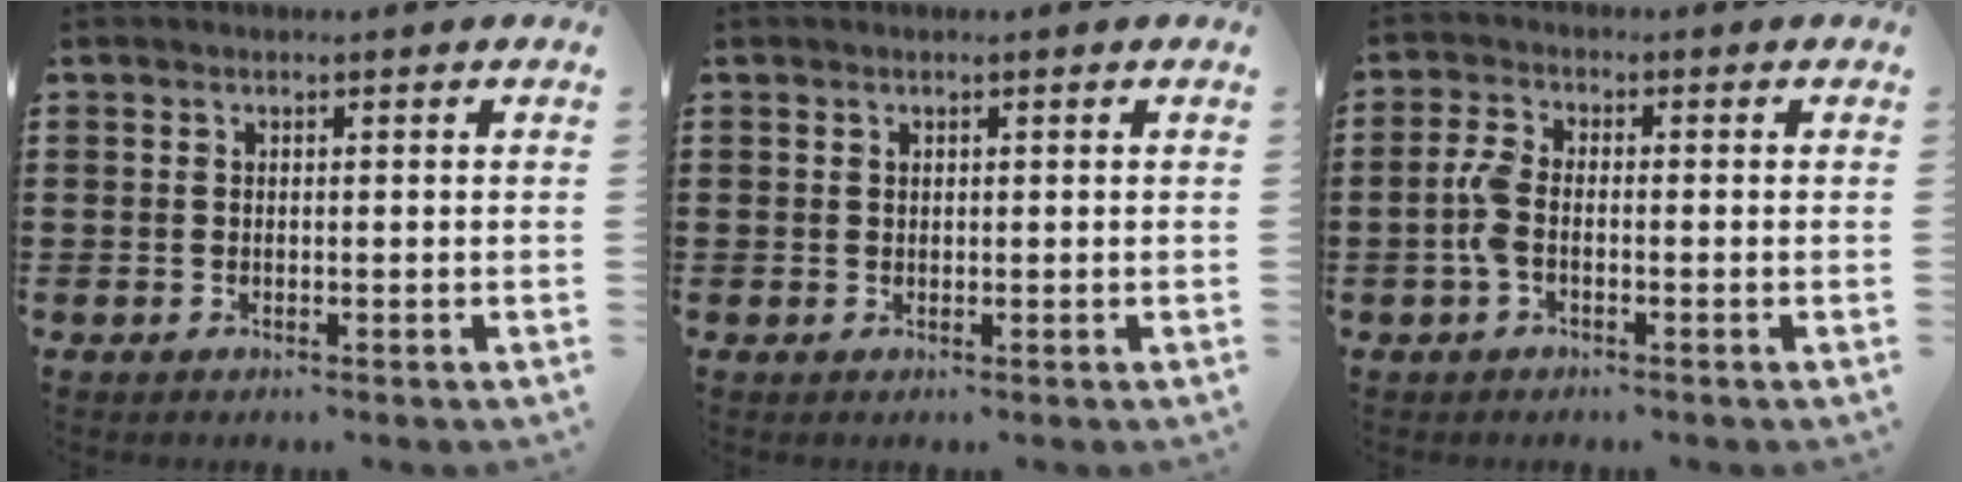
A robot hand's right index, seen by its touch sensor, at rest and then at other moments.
{"total": 0.5, "force": [0.3, 0.4, 0.1], "torque": [-0.004, 0.003, 0.005]}
{"total": 4.0, "force": [-1.0, 1.8, 3.5], "torque": [-0.091, -0.004, -0.026]}